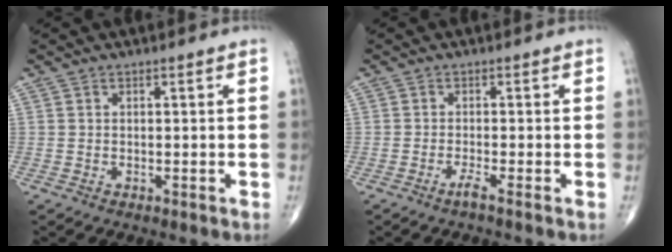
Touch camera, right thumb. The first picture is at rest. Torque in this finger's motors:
{"motor_torque": [-0.20, 0.01, 0.04, -0.22, 0.00]}